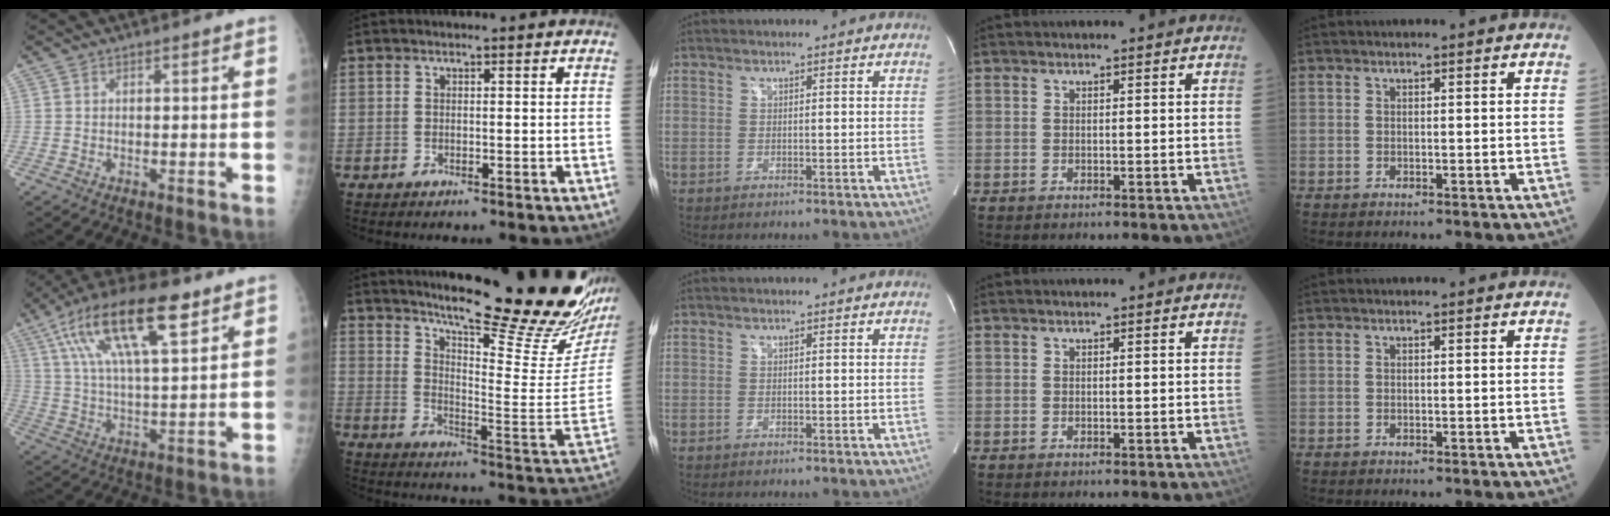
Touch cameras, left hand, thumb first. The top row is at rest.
{"thumb": {"total": 19.6, "force": [9.9, 6.7, 15.6], "torque": [-0.272, -0.007, 0.176]}, "index": {"total": 25.7, "force": [21.5, 0.7, 14.1], "torque": [-0.220, -0.097, 0.282]}}